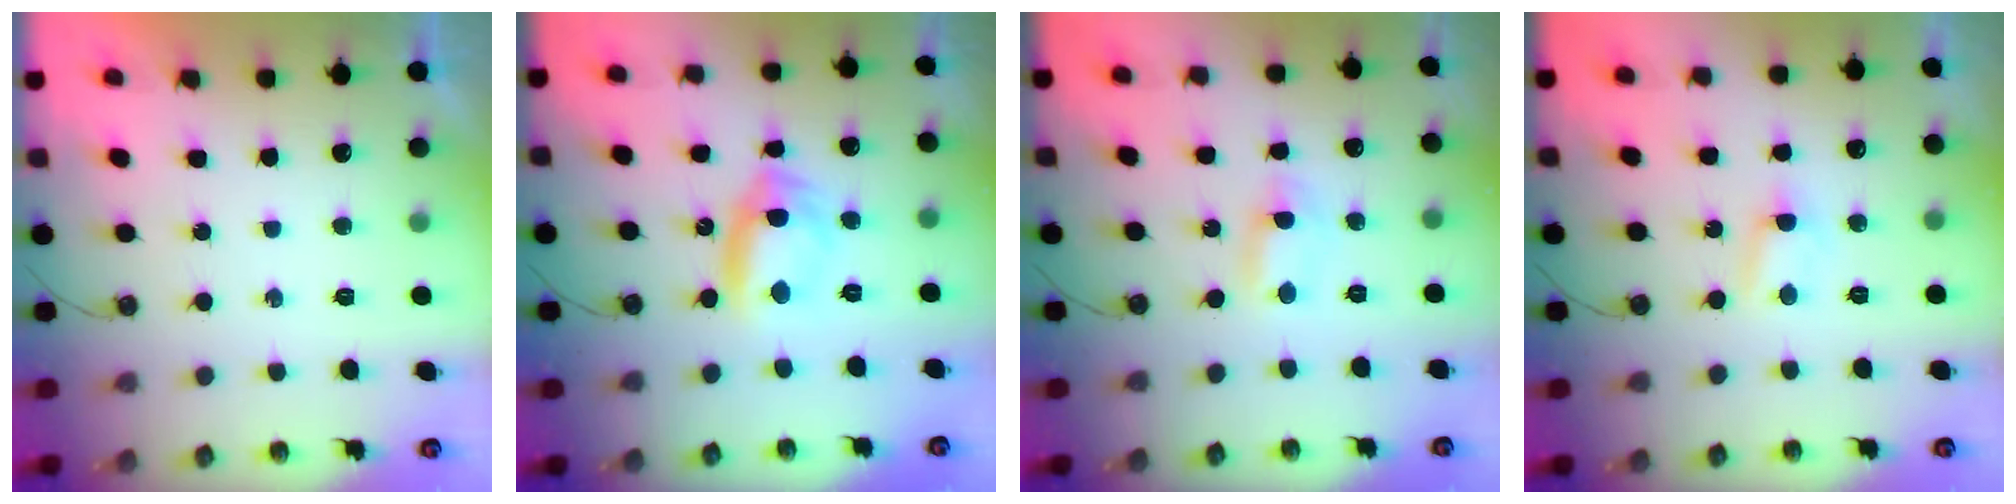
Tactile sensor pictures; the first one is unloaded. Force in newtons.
{"total": 10.0, "press": 9.9, "slide": 1.3}
{"total": 1.1, "press": 0.8, "slide": 0.6}
{"total": 3.4, "press": 3.4, "slide": 0.3}